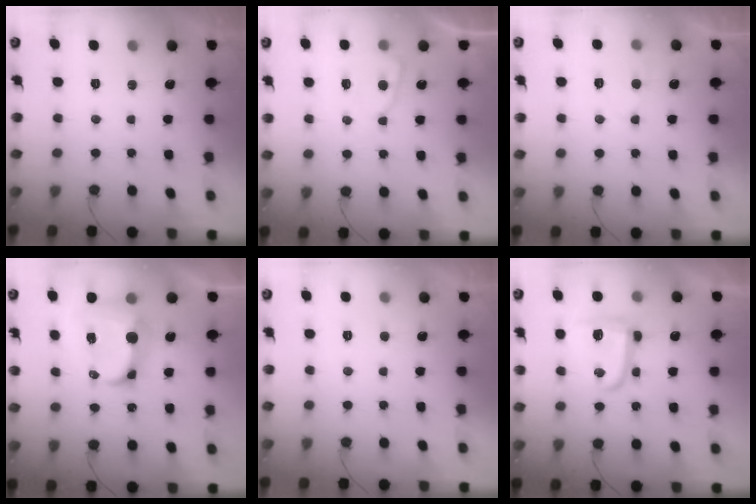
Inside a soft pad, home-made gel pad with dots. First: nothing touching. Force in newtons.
{"total": 3.6, "press": 3.6, "slide": 0.4}
{"total": 4.9, "press": 4.9, "slide": 0.3}
{"total": 14.4, "press": 14.3, "slide": 1.9}
{"total": 1.4, "press": 1.4, "slide": 0.2}
{"total": 11.3, "press": 11.3, "slide": 0.4}